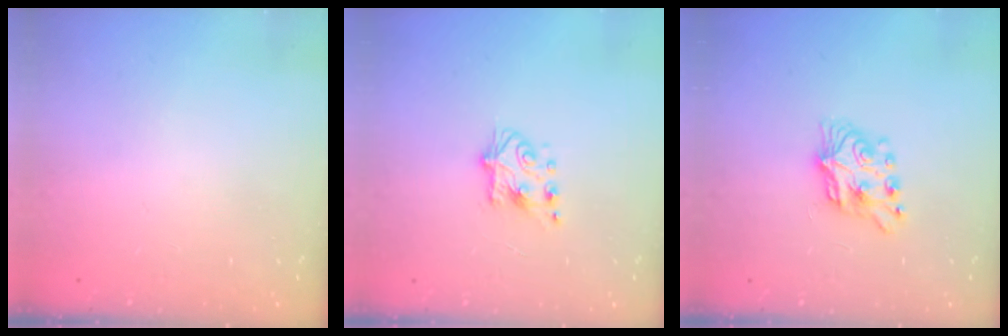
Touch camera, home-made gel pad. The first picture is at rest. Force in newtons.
{"total": 6.4, "press": 6.4, "slide": 0.5}
{"total": 8.1, "press": 8.1, "slide": 0.5}